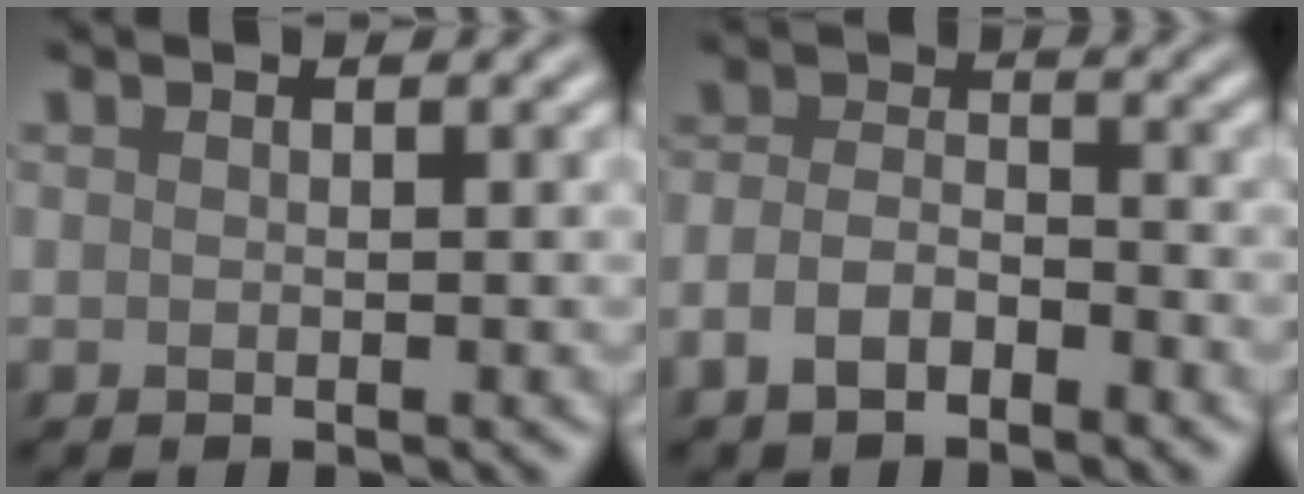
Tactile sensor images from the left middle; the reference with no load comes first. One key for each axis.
{"total": 3.6, "fx": -2.1, "fy": 2.0, "fz": 2.2, "tx": -0.041, "ty": 0.004, "tz": -0.049}